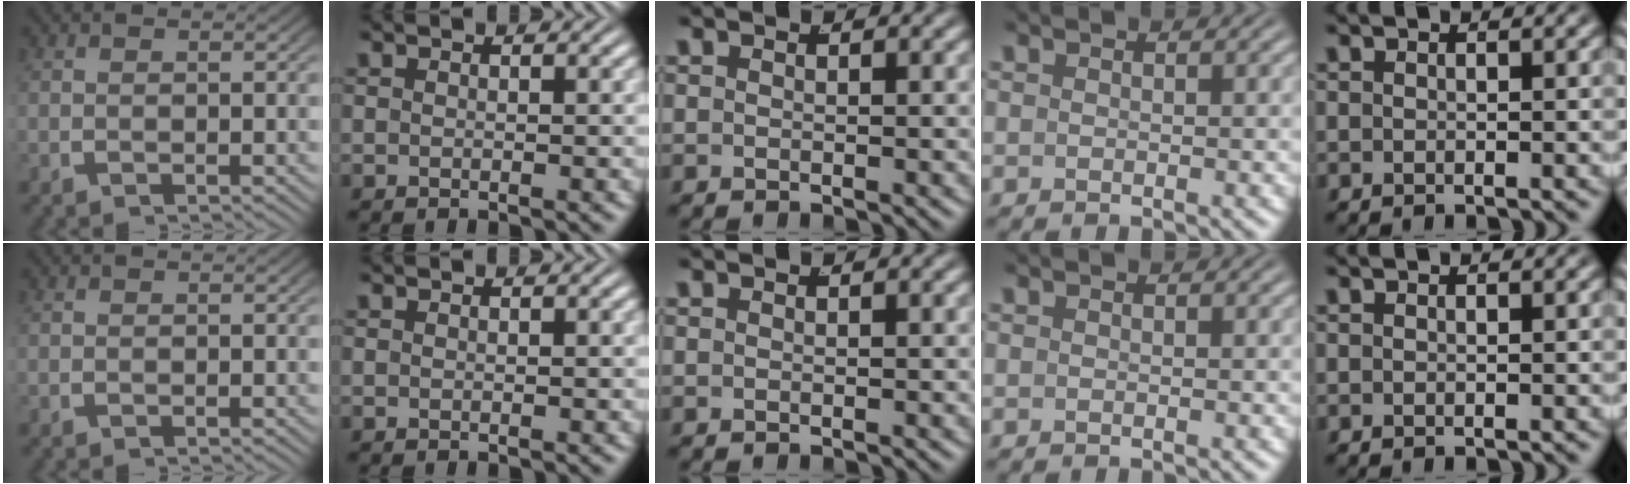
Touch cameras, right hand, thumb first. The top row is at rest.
{}